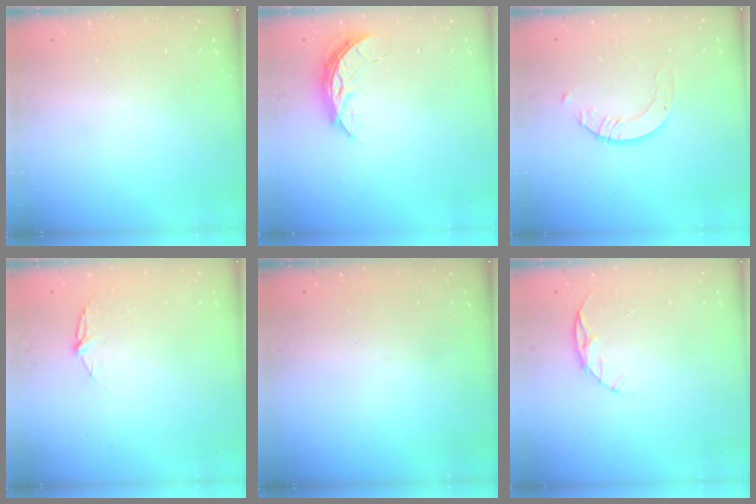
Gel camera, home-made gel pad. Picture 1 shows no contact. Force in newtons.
{"total": 6.1, "press": 6.1, "slide": 0.4}
{"total": 2.7, "press": 2.7, "slide": 0.2}
{"total": 4.8, "press": 4.8, "slide": 0.5}
{"total": 0.0}
{"total": 5.9, "press": 5.8, "slide": 0.7}